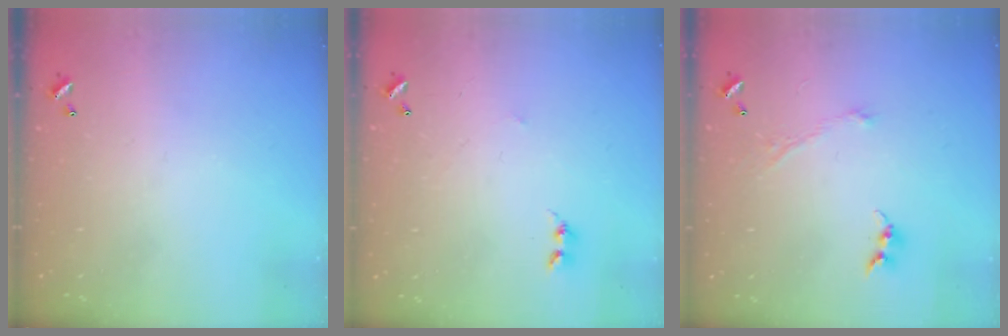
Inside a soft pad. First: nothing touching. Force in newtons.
{"total": 2.8, "press": 2.7, "slide": 0.4}
{"total": 1.1, "press": 1.0, "slide": 0.6}